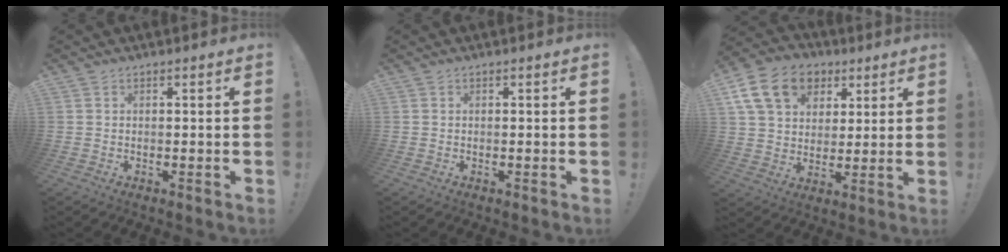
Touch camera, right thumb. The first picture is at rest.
{"total": 0.0}
{"total": 17.6, "force": [7.5, 13.0, 9.2], "torque": [-0.137, -0.026, 0.145]}